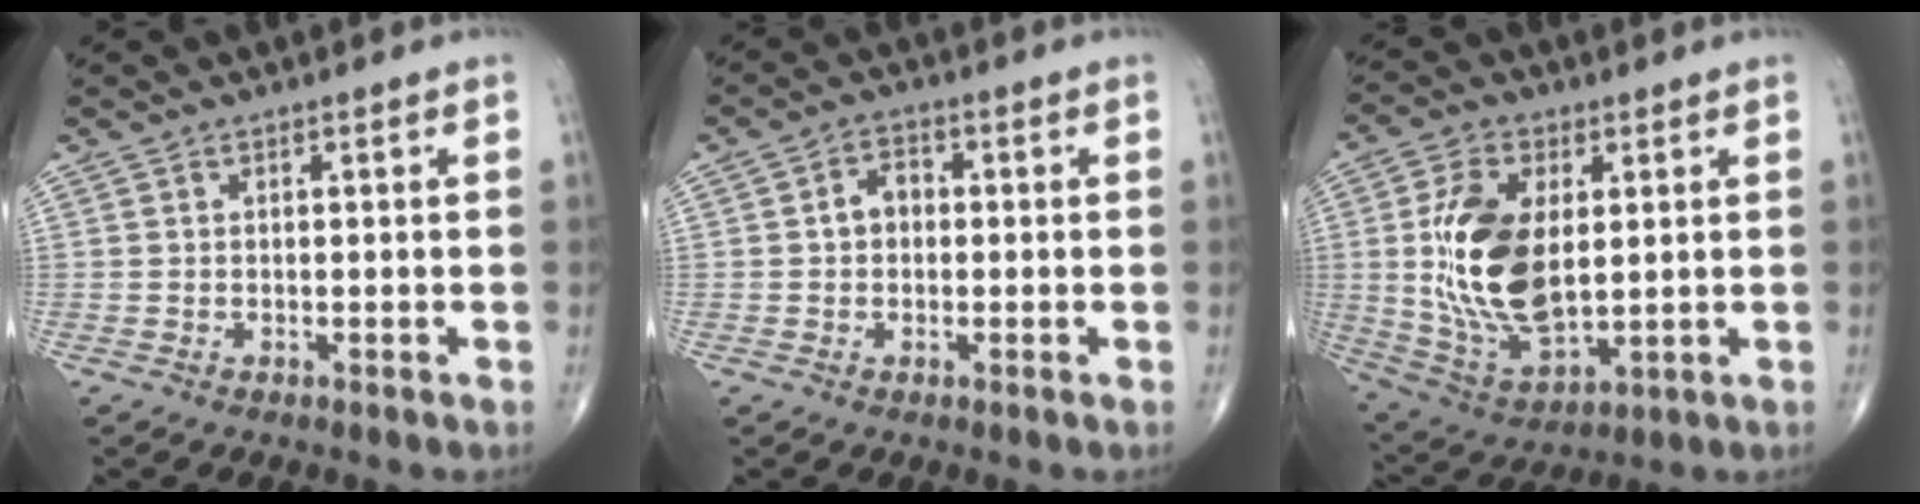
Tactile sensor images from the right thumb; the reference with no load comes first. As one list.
[{"total": 3.8, "force": [0.0, 2.8, 2.5], "torque": [-0.029, 0.018, -0.008]}, {"total": 17.6, "force": [2.1, 9.6, 14.6], "torque": [-0.276, -0.015, 0.050]}]